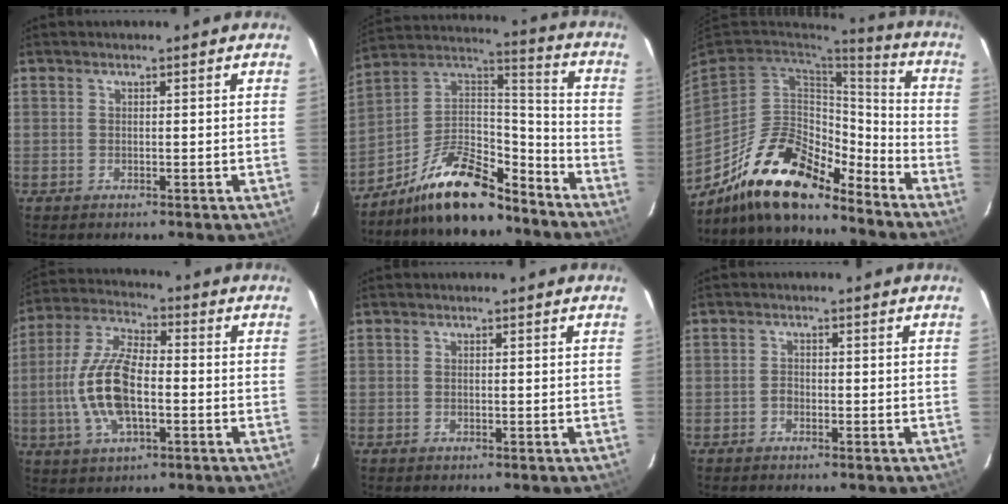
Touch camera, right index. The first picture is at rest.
{"total": 17.3, "force": [-12.7, 6.5, 9.8], "torque": [-0.195, 0.029, -0.219]}
{"total": 18.8, "force": [-14.6, 6.3, 9.9], "torque": [-0.196, 0.011, -0.258]}
{"total": 13.7, "force": [-2.6, 5.8, 12.1], "torque": [-0.259, 0.002, -0.051]}
{"total": 0.0}
{"total": 1.3, "force": [-0.8, 0.9, 0.4], "torque": [-0.007, 0.001, -0.015]}